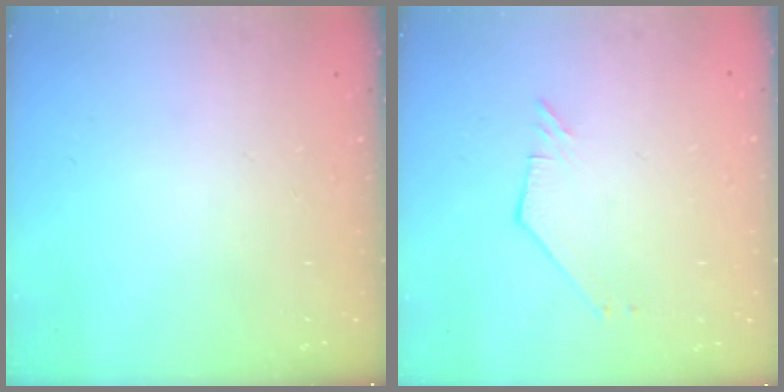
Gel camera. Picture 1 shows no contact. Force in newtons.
{"total": 1.8, "press": 1.8, "slide": 0.1}